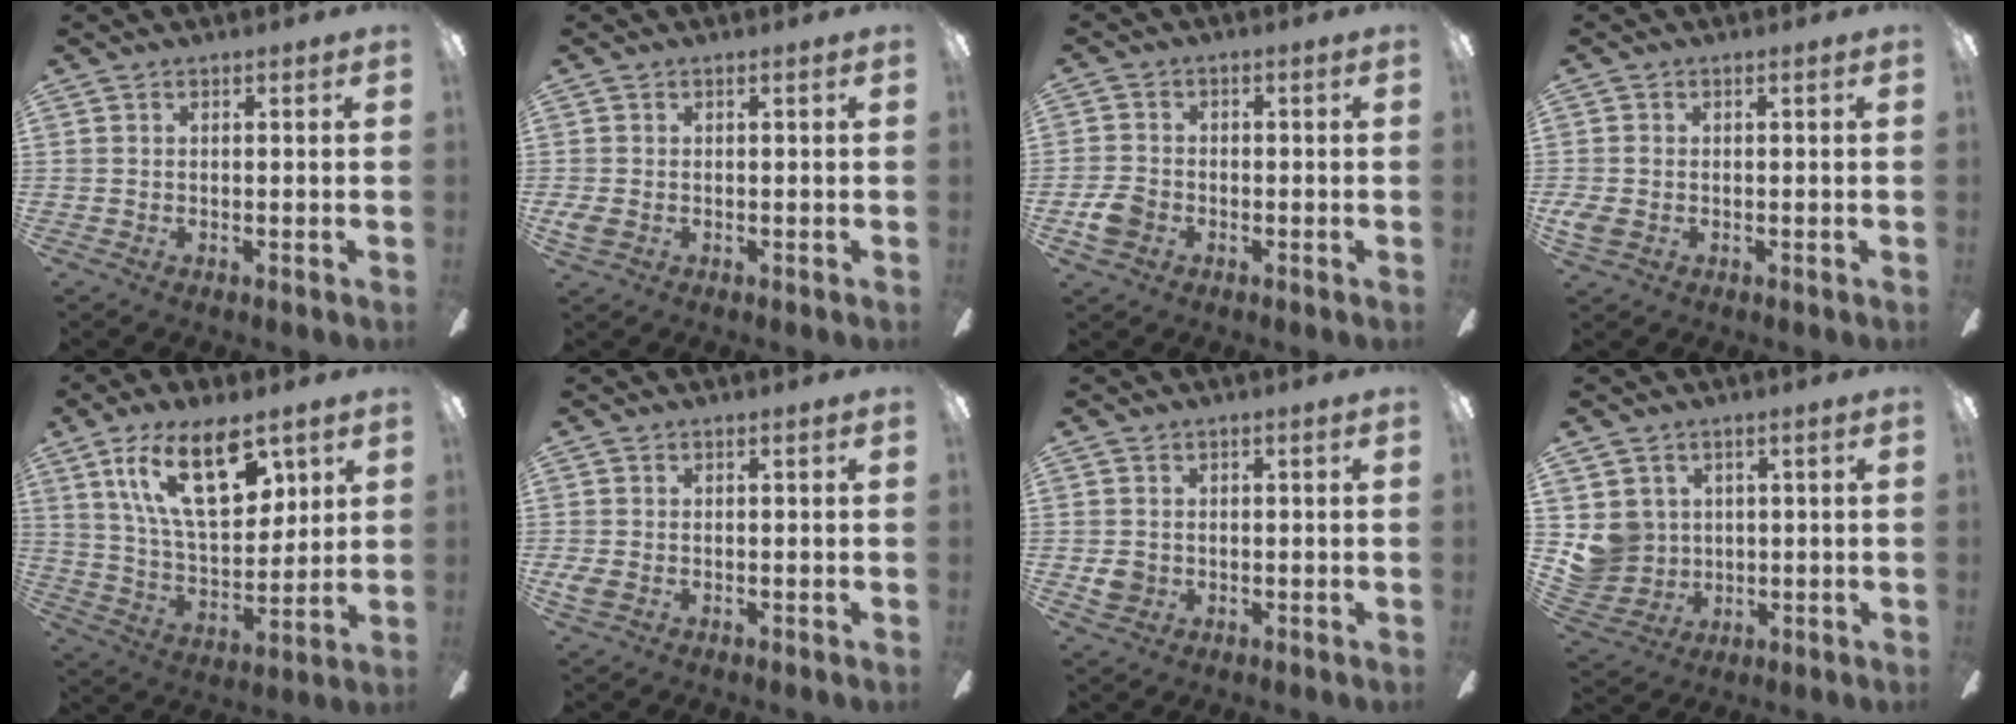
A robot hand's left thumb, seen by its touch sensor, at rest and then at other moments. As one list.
[{"total": 2.4, "force": [-1.0, 1.6, 1.6], "torque": [-0.039, 0.000, -0.019]}, {"total": 5.2, "force": [-2.1, 3.9, 2.7], "torque": [-0.053, 0.008, -0.043]}, {"total": 2.7, "force": [-1.0, 1.8, 1.7], "torque": [-0.044, 0.001, -0.020]}, {"total": 20.9, "force": [10.9, 9.6, 15.0], "torque": [-0.278, -0.032, 0.183]}, {"total": 2.4, "force": [-0.9, 1.5, 1.6], "torque": [-0.039, -0.001, -0.018]}, {"total": 3.9, "force": [-0.2, 3.6, 1.4], "torque": [-0.009, 0.002, -0.002]}, {"total": 7.3, "force": [1.8, 7.0, 1.1], "torque": [-0.037, -0.009, 0.043]}]